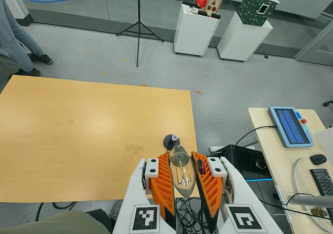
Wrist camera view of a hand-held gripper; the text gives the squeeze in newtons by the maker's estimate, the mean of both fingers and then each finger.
{"total": 18.0, "left": 19.2, "right": 16.7}